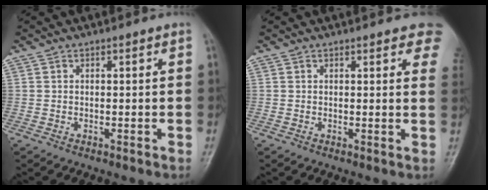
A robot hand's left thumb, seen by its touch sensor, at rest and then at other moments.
{"total": 5.5, "force": [3.8, 2.2, 3.4], "torque": [-0.005, -0.010, 0.029]}